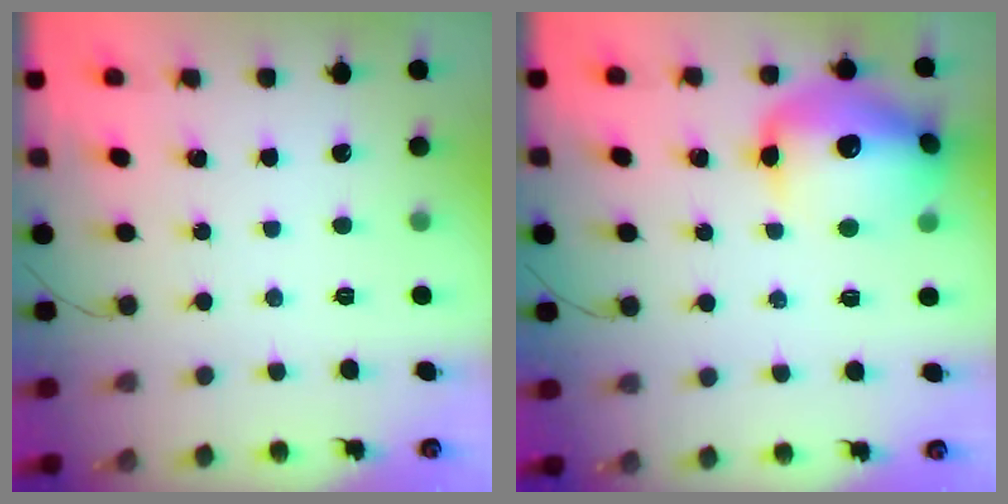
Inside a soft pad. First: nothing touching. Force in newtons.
{"total": 17.8, "press": 17.6, "slide": 2.3}